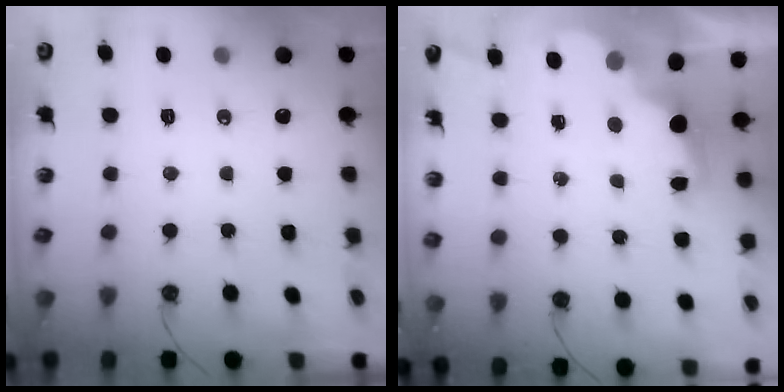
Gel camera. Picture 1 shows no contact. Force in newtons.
{"total": 2.6, "press": 2.5, "slide": 0.8}